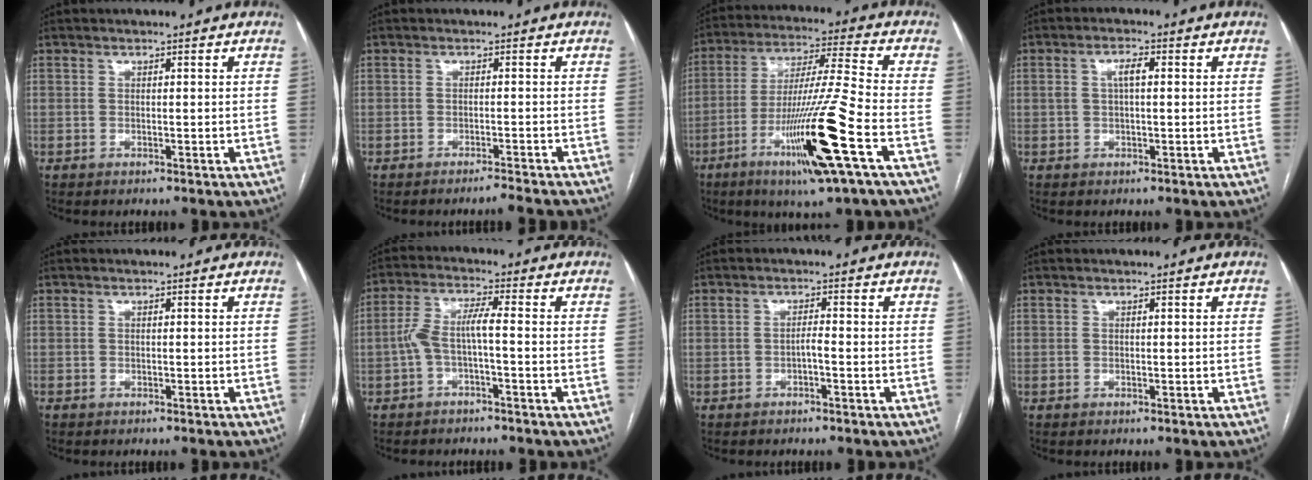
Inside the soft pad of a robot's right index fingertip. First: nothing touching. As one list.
[{"total": 3.4, "force": [-3.2, -0.6, 0.8], "torque": [-0.007, -0.007, -0.045]}, {"total": 17.6, "force": [-7.3, -0.8, 16.1], "torque": [-0.318, -0.024, -0.133]}, {"total": 2.9, "force": [0.5, 1.1, 2.6], "torque": [-0.053, 0.017, 0.010]}, {"total": 0.9, "force": [-0.8, 0.3, 0.0], "torque": [-0.002, 0.002, -0.015]}, {"total": 5.3, "force": [-1.5, 0.6, 5.1], "torque": [-0.110, 0.024, -0.028]}, {"total": 1.4, "force": [-0.8, 0.2, 1.2], "torque": [-0.020, 0.004, -0.015]}, {"total": 0.0}]